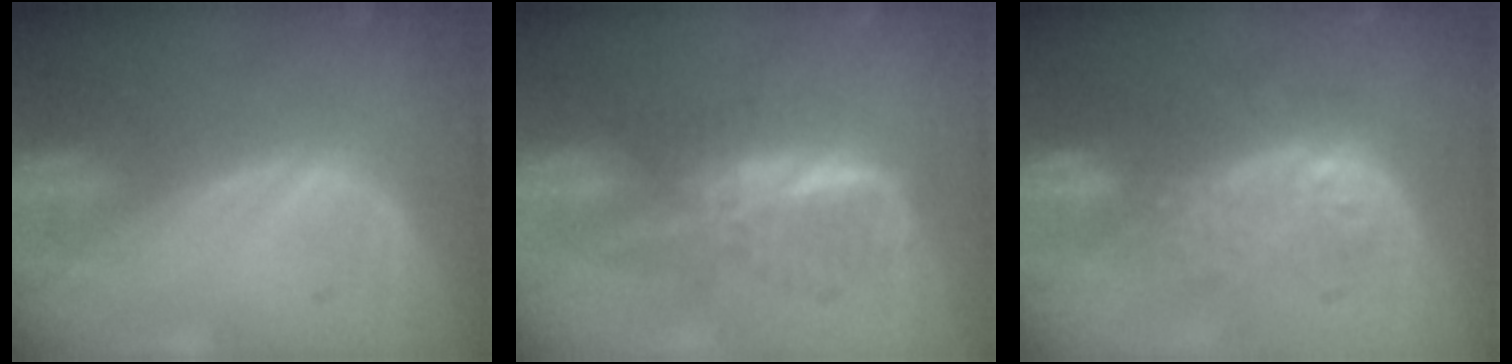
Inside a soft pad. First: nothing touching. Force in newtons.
{"total": 5.9, "press": 5.8, "slide": 0.8}
{"total": 9.0, "press": 8.7, "slide": 2.4}